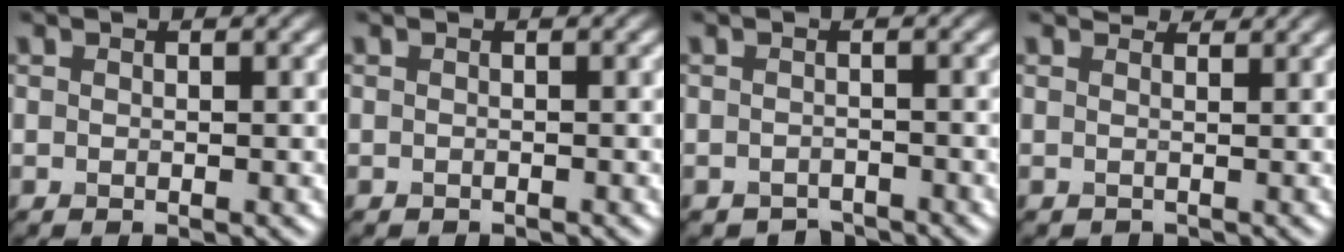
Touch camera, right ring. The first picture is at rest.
{"total": 0.5, "force": [-0.5, 0.1, -0.1], "torque": [0.000, -0.005, -0.008]}
{"total": 1.7, "force": [-1.7, 0.5, -0.1], "torque": [0.005, -0.003, -0.029]}
{"total": 2.2, "force": [2.0, 0.9, 0.3], "torque": [-0.009, -0.002, 0.025]}